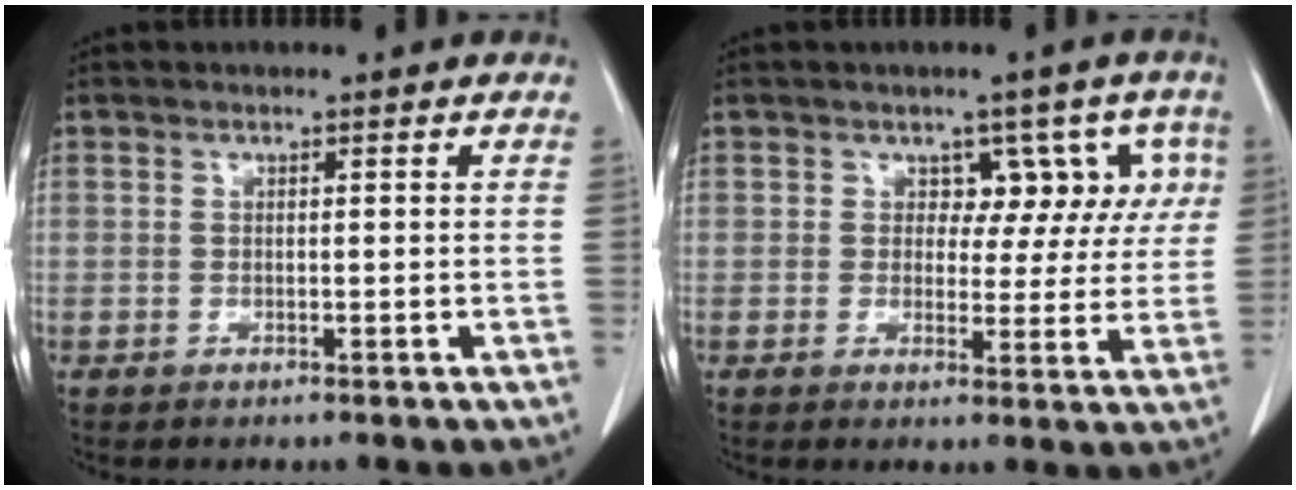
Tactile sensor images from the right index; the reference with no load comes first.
{"total": 6.1, "force": [2.4, 4.5, 3.3], "torque": [-0.011, 0.016, 0.025]}